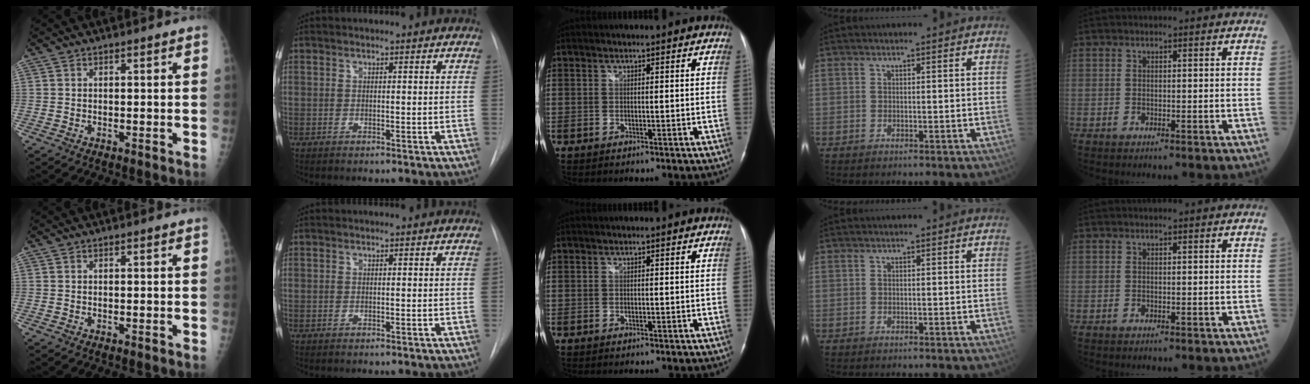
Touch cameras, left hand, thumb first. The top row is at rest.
{}